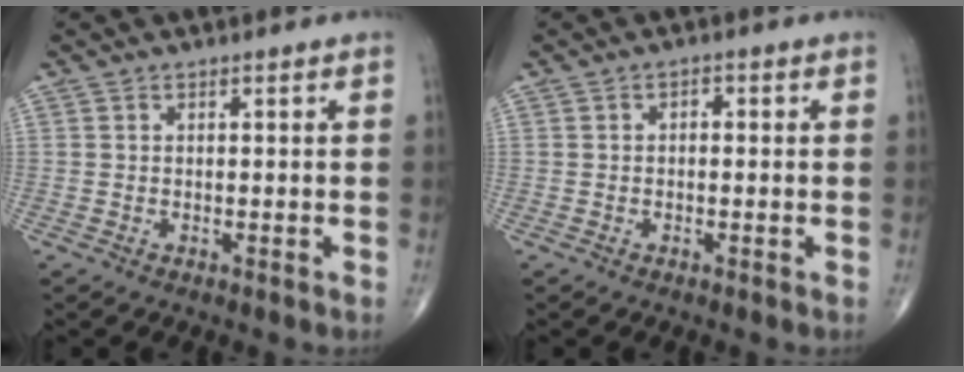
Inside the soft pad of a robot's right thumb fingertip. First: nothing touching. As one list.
[{"total": 1.3, "force": [0.0, 0.8, 0.9], "torque": [-0.007, 0.006, -0.005]}]